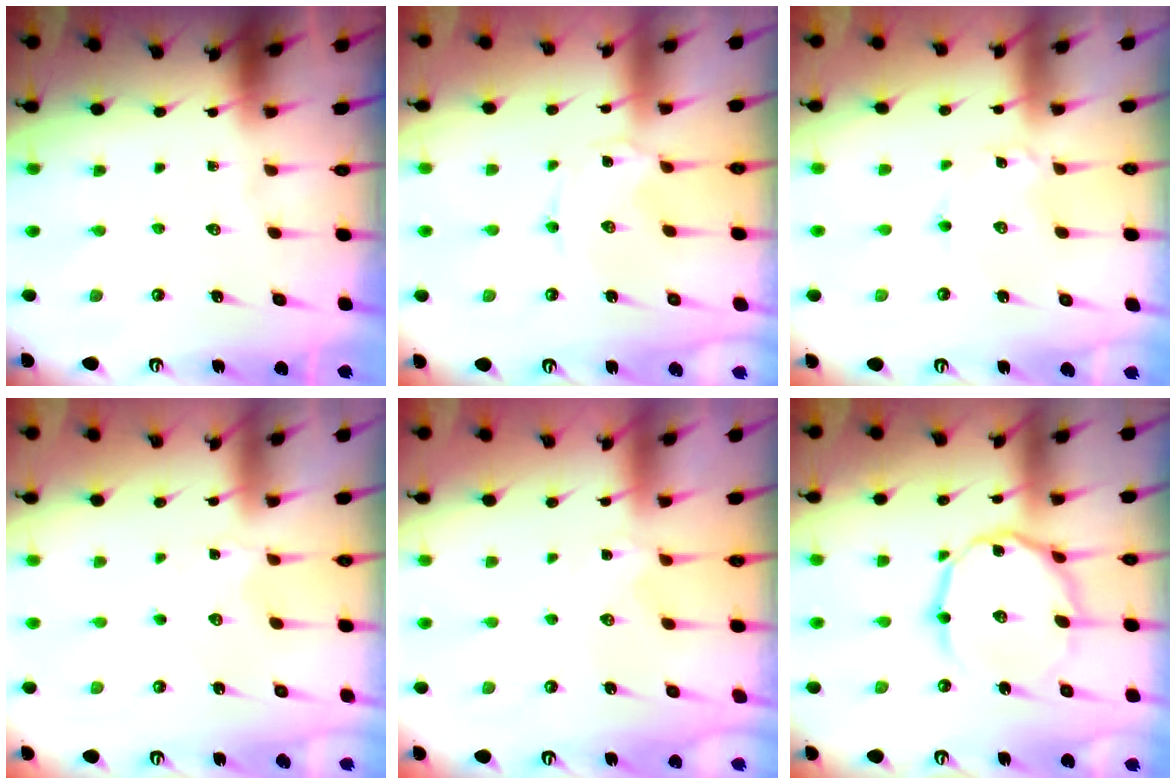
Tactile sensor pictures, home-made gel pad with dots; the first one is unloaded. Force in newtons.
{"total": 0.0}
{"total": 0.8, "press": 0.8, "slide": 0.0}
{"total": 0.9, "press": 0.9, "slide": 0.1}
{"total": 0.0}
{"total": 10.3, "press": 10.3, "slide": 0.6}